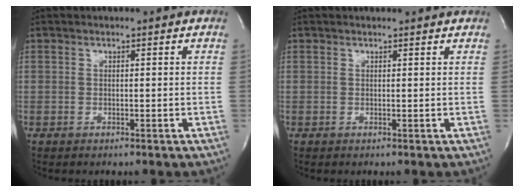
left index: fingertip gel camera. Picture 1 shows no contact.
{"total": 1.4, "force": [1.4, 0.1, 0.1], "torque": [-0.009, 0.000, 0.012]}